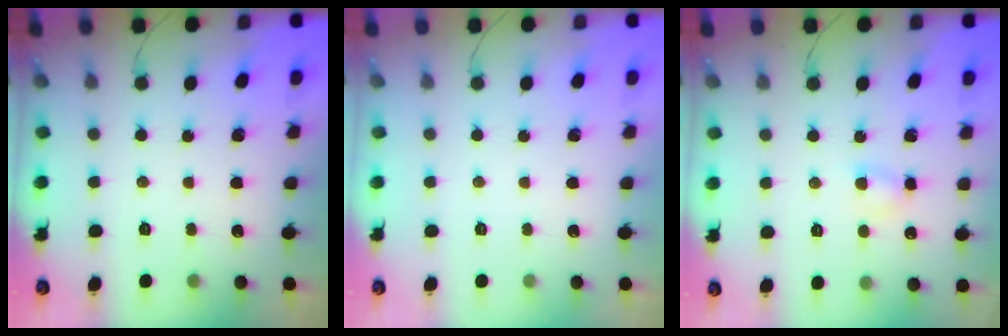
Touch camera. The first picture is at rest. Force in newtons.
{"total": 0.0}
{"total": 3.8, "press": 3.5, "slide": 1.3}